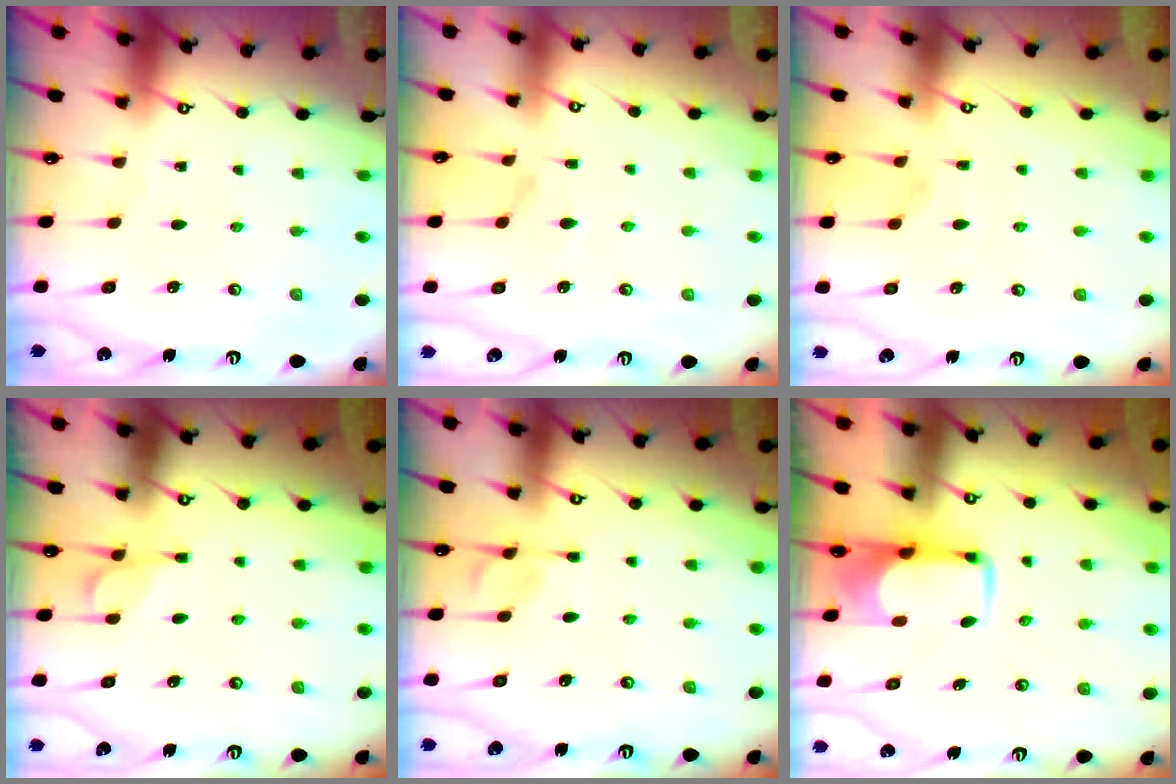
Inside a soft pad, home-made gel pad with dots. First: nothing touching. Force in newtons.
{"total": 6.7, "press": 6.6, "slide": 1.1}
{"total": 6.3, "press": 6.1, "slide": 1.4}
{"total": 5.1, "press": 5.0, "slide": 0.7}
{"total": 4.9, "press": 4.9, "slide": 0.5}
{"total": 2.0, "press": 1.9, "slide": 0.4}